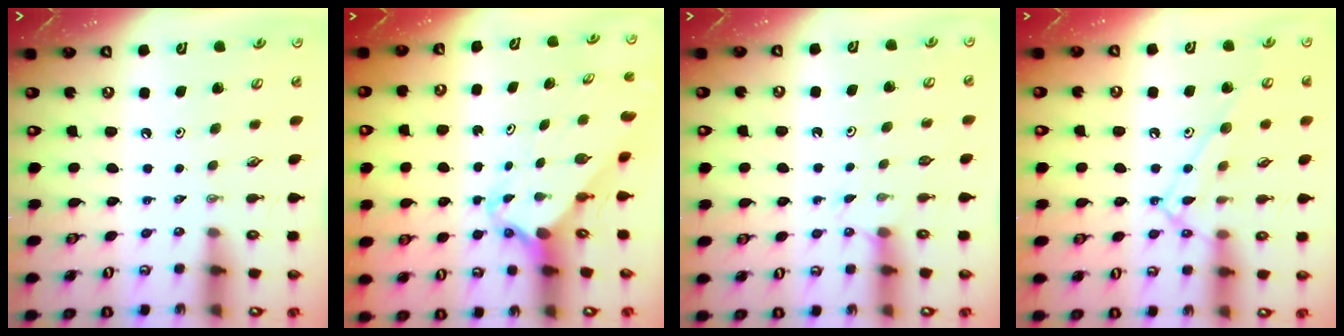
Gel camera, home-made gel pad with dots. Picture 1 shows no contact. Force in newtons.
{"total": 2.7, "press": 2.7, "slide": 0.2}
{"total": 3.7, "press": 3.7, "slide": 0.4}
{"total": 11.8, "press": 11.7, "slide": 0.9}